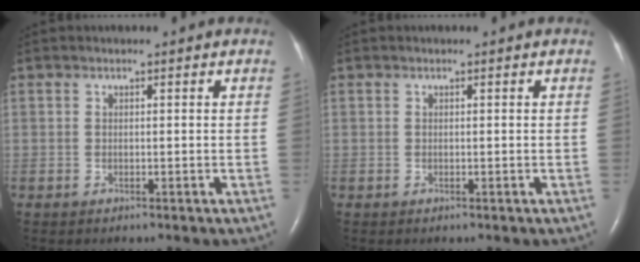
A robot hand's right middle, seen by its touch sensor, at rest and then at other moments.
{"total": 0.0}